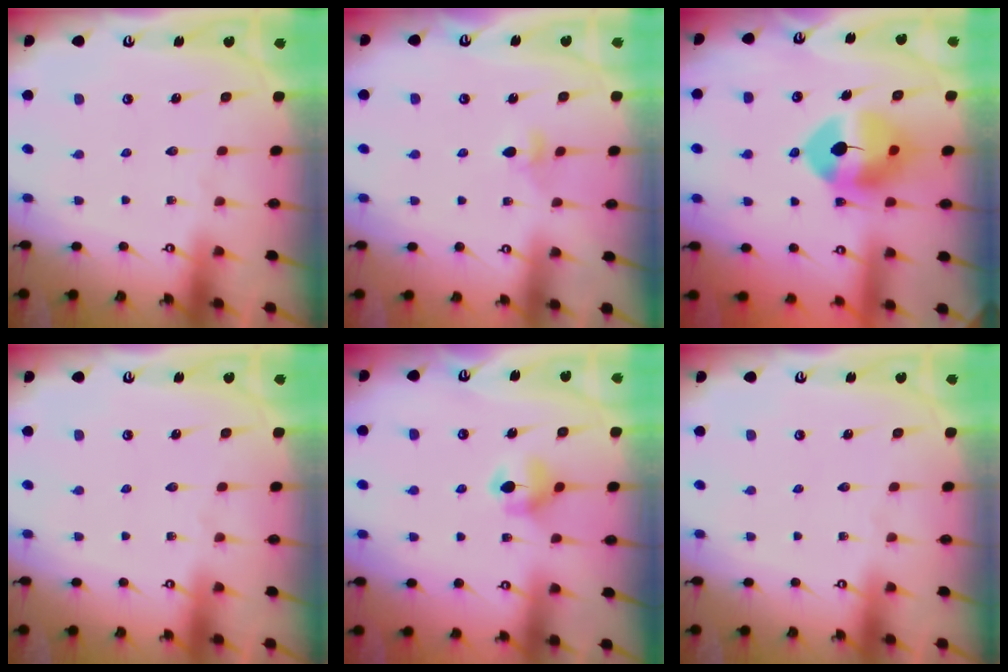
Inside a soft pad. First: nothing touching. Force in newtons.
{"total": 3.6, "press": 3.5, "slide": 0.9}
{"total": 11.0, "press": 10.8, "slide": 1.9}
{"total": 0.0}
{"total": 5.7, "press": 5.7, "slide": 0.8}
{"total": 0.0}